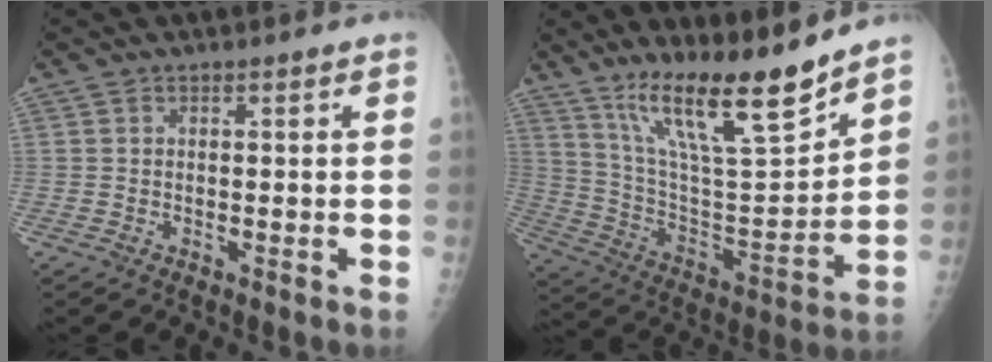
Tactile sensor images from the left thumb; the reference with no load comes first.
{"total": 19.4, "force": [14.5, 2.7, 12.7], "torque": [-0.187, -0.083, 0.262]}